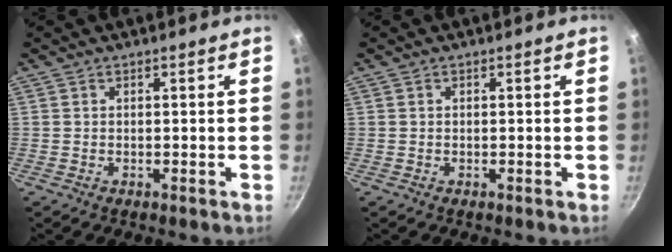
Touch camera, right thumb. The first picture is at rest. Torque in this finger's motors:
{"motor_torque": [0.07, -0.44, -0.39, 0.17, 0.00]}